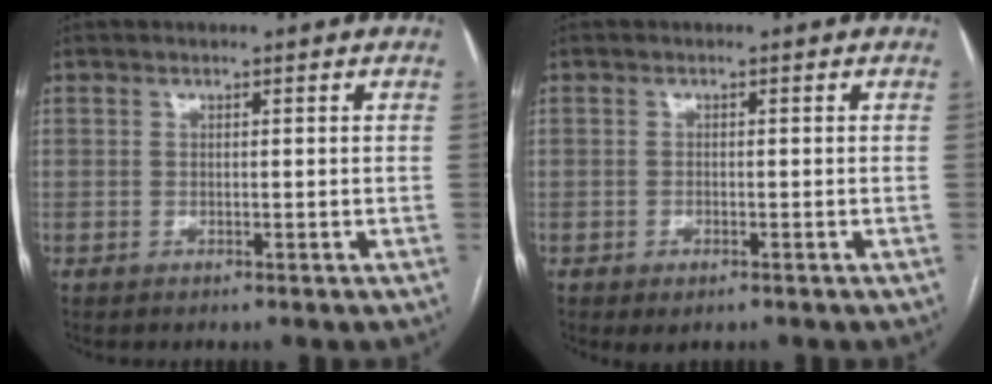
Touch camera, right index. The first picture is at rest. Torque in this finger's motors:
{"motor_torque": [0.37, -0.19, 0.11, 0.01]}